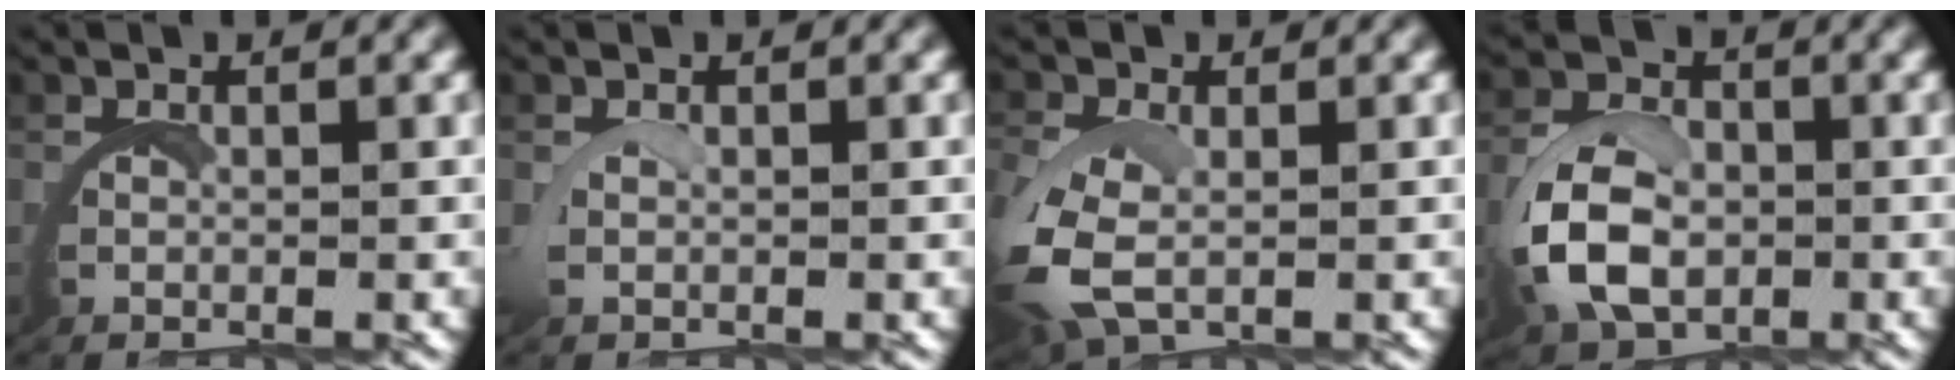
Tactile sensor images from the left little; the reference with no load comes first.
{"total": 0.5, "force": [0.3, -0.1, 0.4], "torque": [-0.017, -0.003, 0.006]}
{"total": 3.3, "force": [0.4, 1.9, 2.6], "torque": [-0.090, -0.021, 0.019]}
{"total": 5.2, "force": [-0.2, 3.8, 3.6], "torque": [-0.087, -0.007, -0.002]}